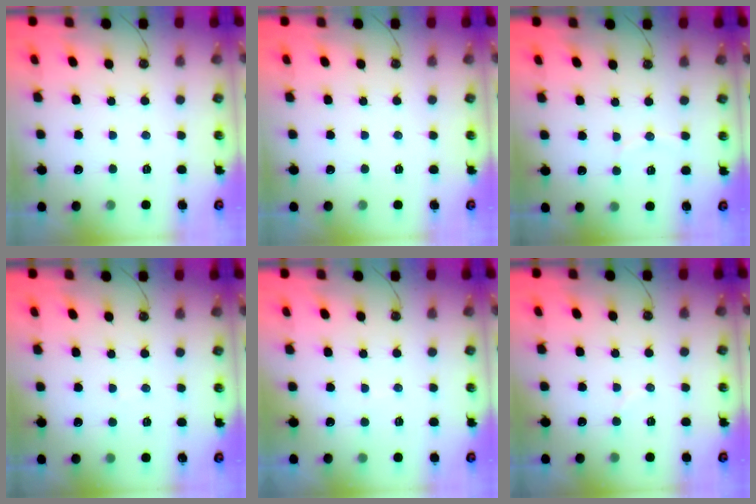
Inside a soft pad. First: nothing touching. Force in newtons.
{"total": 0.0}
{"total": 5.1, "press": 5.0, "slide": 1.0}
{"total": 2.3, "press": 2.3, "slide": 0.3}
{"total": 2.6, "press": 2.0, "slide": 1.6}
{"total": 2.7, "press": 2.7, "slide": 0.2}